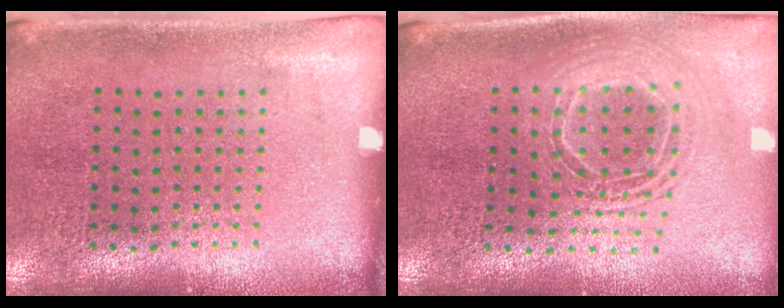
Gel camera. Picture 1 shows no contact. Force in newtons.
{"total": 1.9, "press": 1.5, "slide": 1.1}